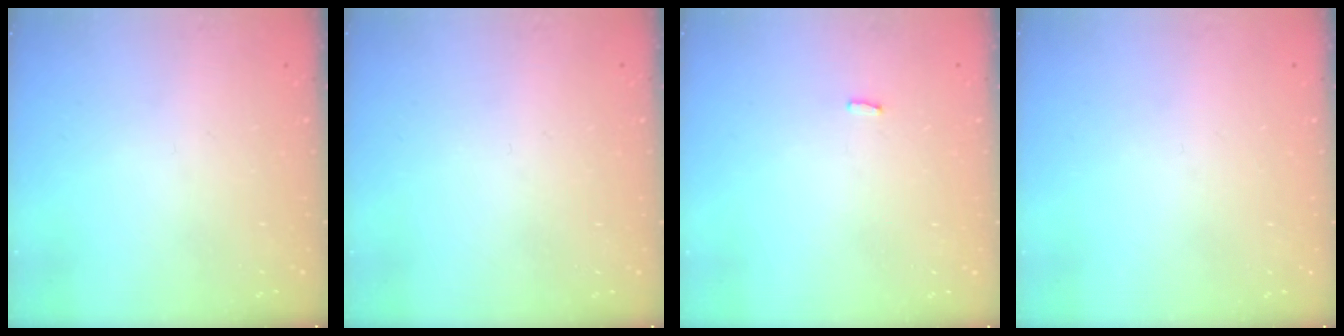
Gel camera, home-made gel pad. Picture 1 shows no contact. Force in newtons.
{"total": 0.0}
{"total": 2.6, "press": 2.6, "slide": 0.1}
{"total": 0.0}